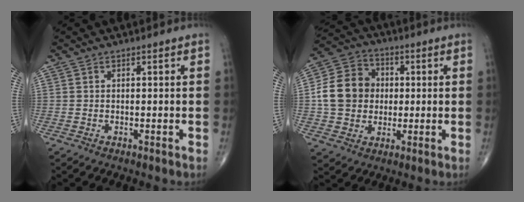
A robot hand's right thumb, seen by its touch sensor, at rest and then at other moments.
{"total": 12.8, "force": [0.4, 10.9, 6.7], "torque": [-0.101, 0.021, 0.003]}